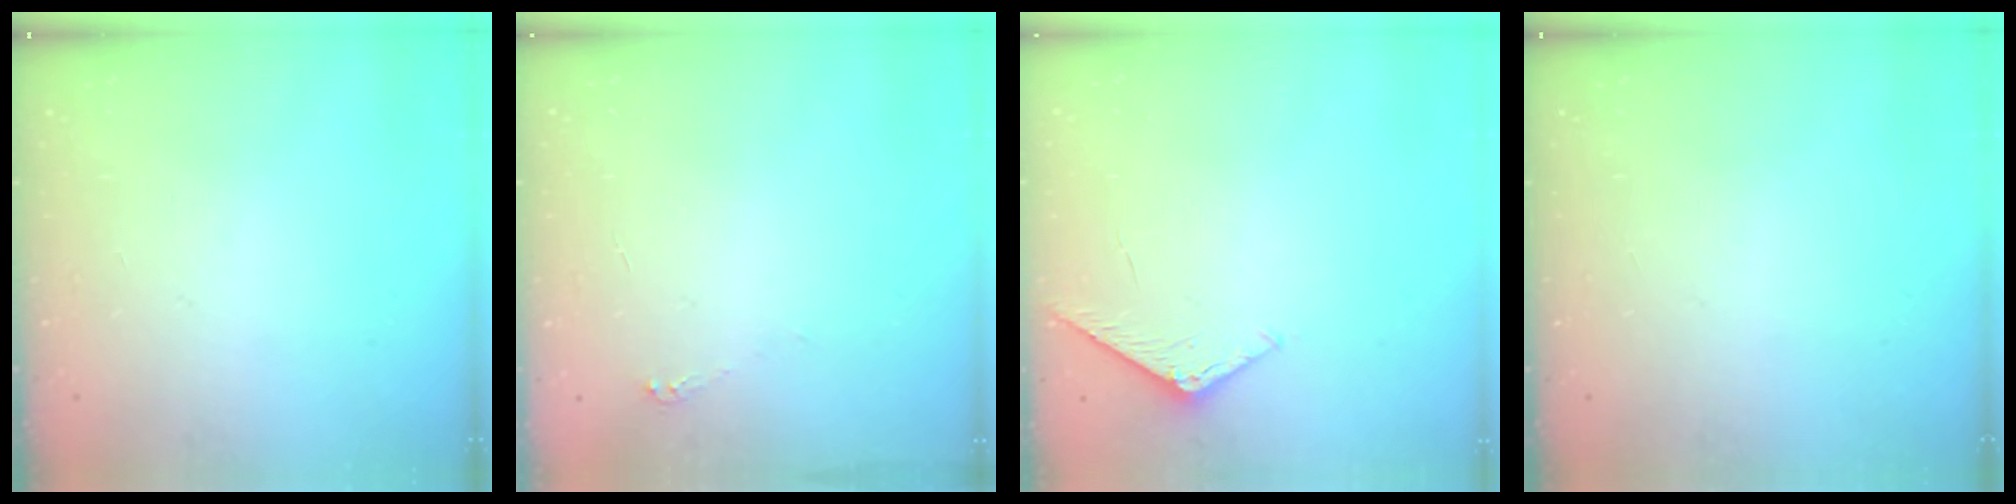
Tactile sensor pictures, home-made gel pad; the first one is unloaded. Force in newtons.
{"total": 2.5, "press": 2.5, "slide": 0.3}
{"total": 5.6, "press": 5.6, "slide": 0.6}
{"total": 0.0}